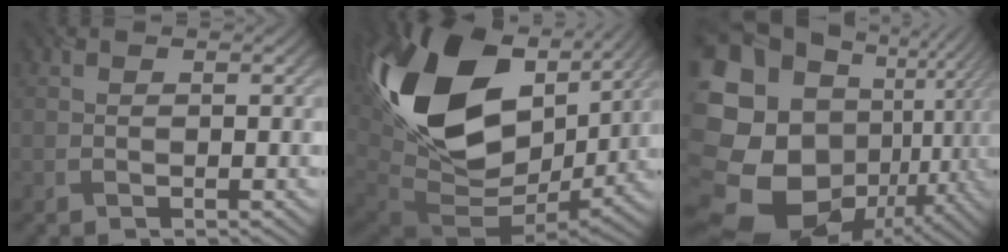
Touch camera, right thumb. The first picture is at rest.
{"total": 20.3, "force": [6.4, 12.9, 14.3], "torque": [-0.332, 0.007, 0.117]}
{"total": 23.9, "force": [-3.8, 20.1, 12.4], "torque": [-0.292, -0.029, -0.068]}